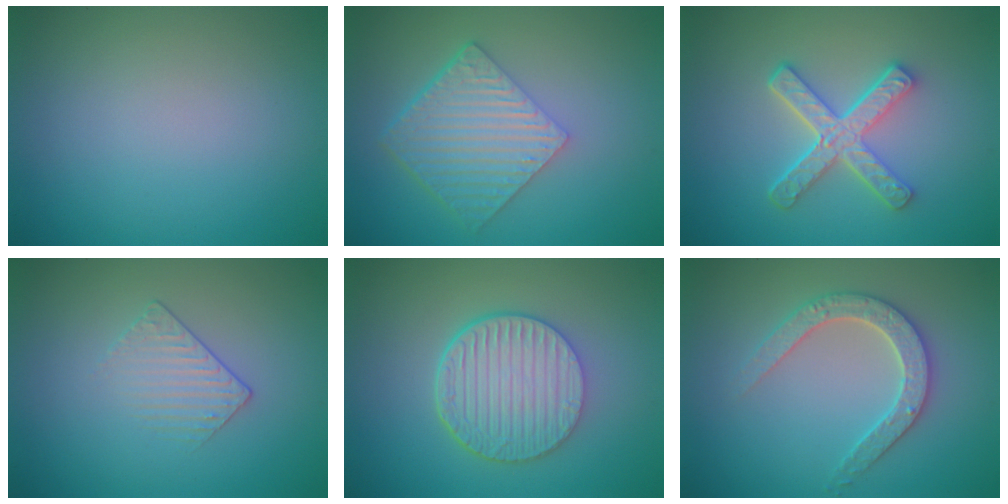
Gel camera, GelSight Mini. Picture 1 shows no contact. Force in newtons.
{"total": 6.0, "press": 4.2, "slide": 4.2}
{"total": 4.9, "press": 3.4, "slide": 3.4}
{"total": 1.4, "press": 0.9, "slide": 1.1}
{"total": 6.5, "press": 4.7, "slide": 4.4}
{"total": 3.0, "press": 2.9, "slide": 0.6}